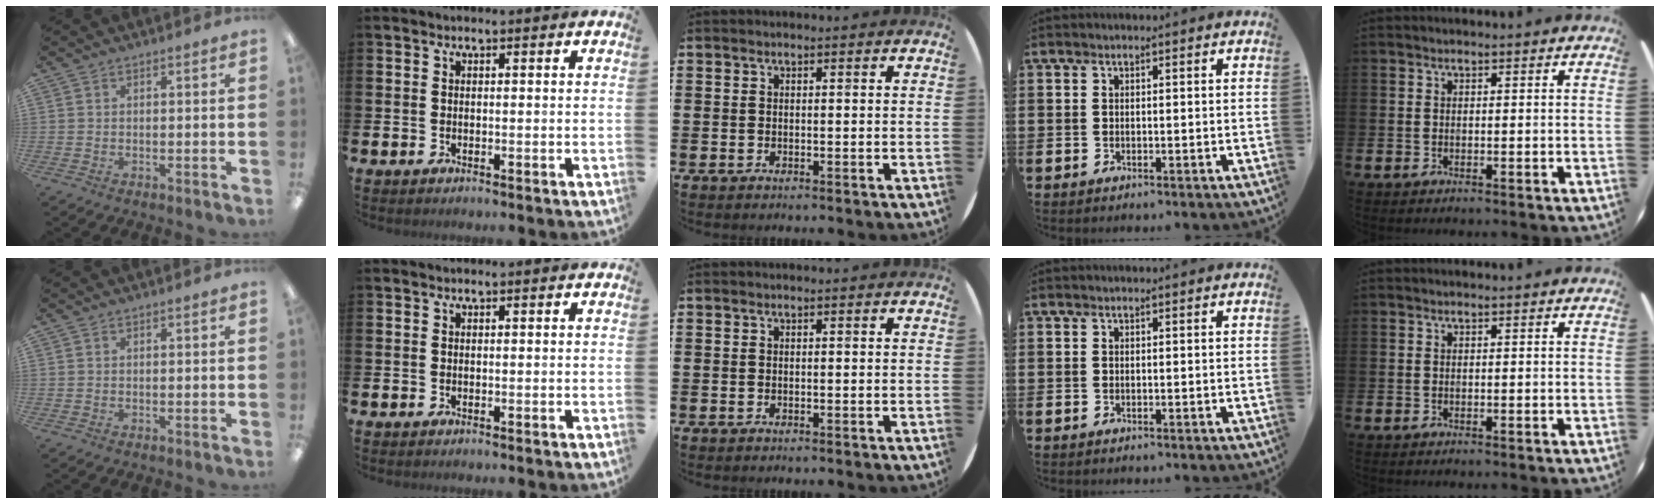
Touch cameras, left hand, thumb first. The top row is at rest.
{}